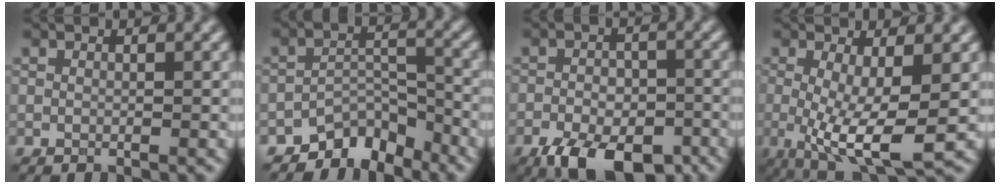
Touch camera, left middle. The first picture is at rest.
{"total": 4.9, "force": [-4.3, 2.0, 1.2], "torque": [-0.002, 0.000, -0.076]}
{"total": 8.4, "force": [-5.0, 4.1, 5.4], "torque": [-0.090, -0.016, -0.073]}
{"total": 7.4, "force": [-1.0, 2.0, 7.1], "torque": [-0.130, -0.021, -0.016]}